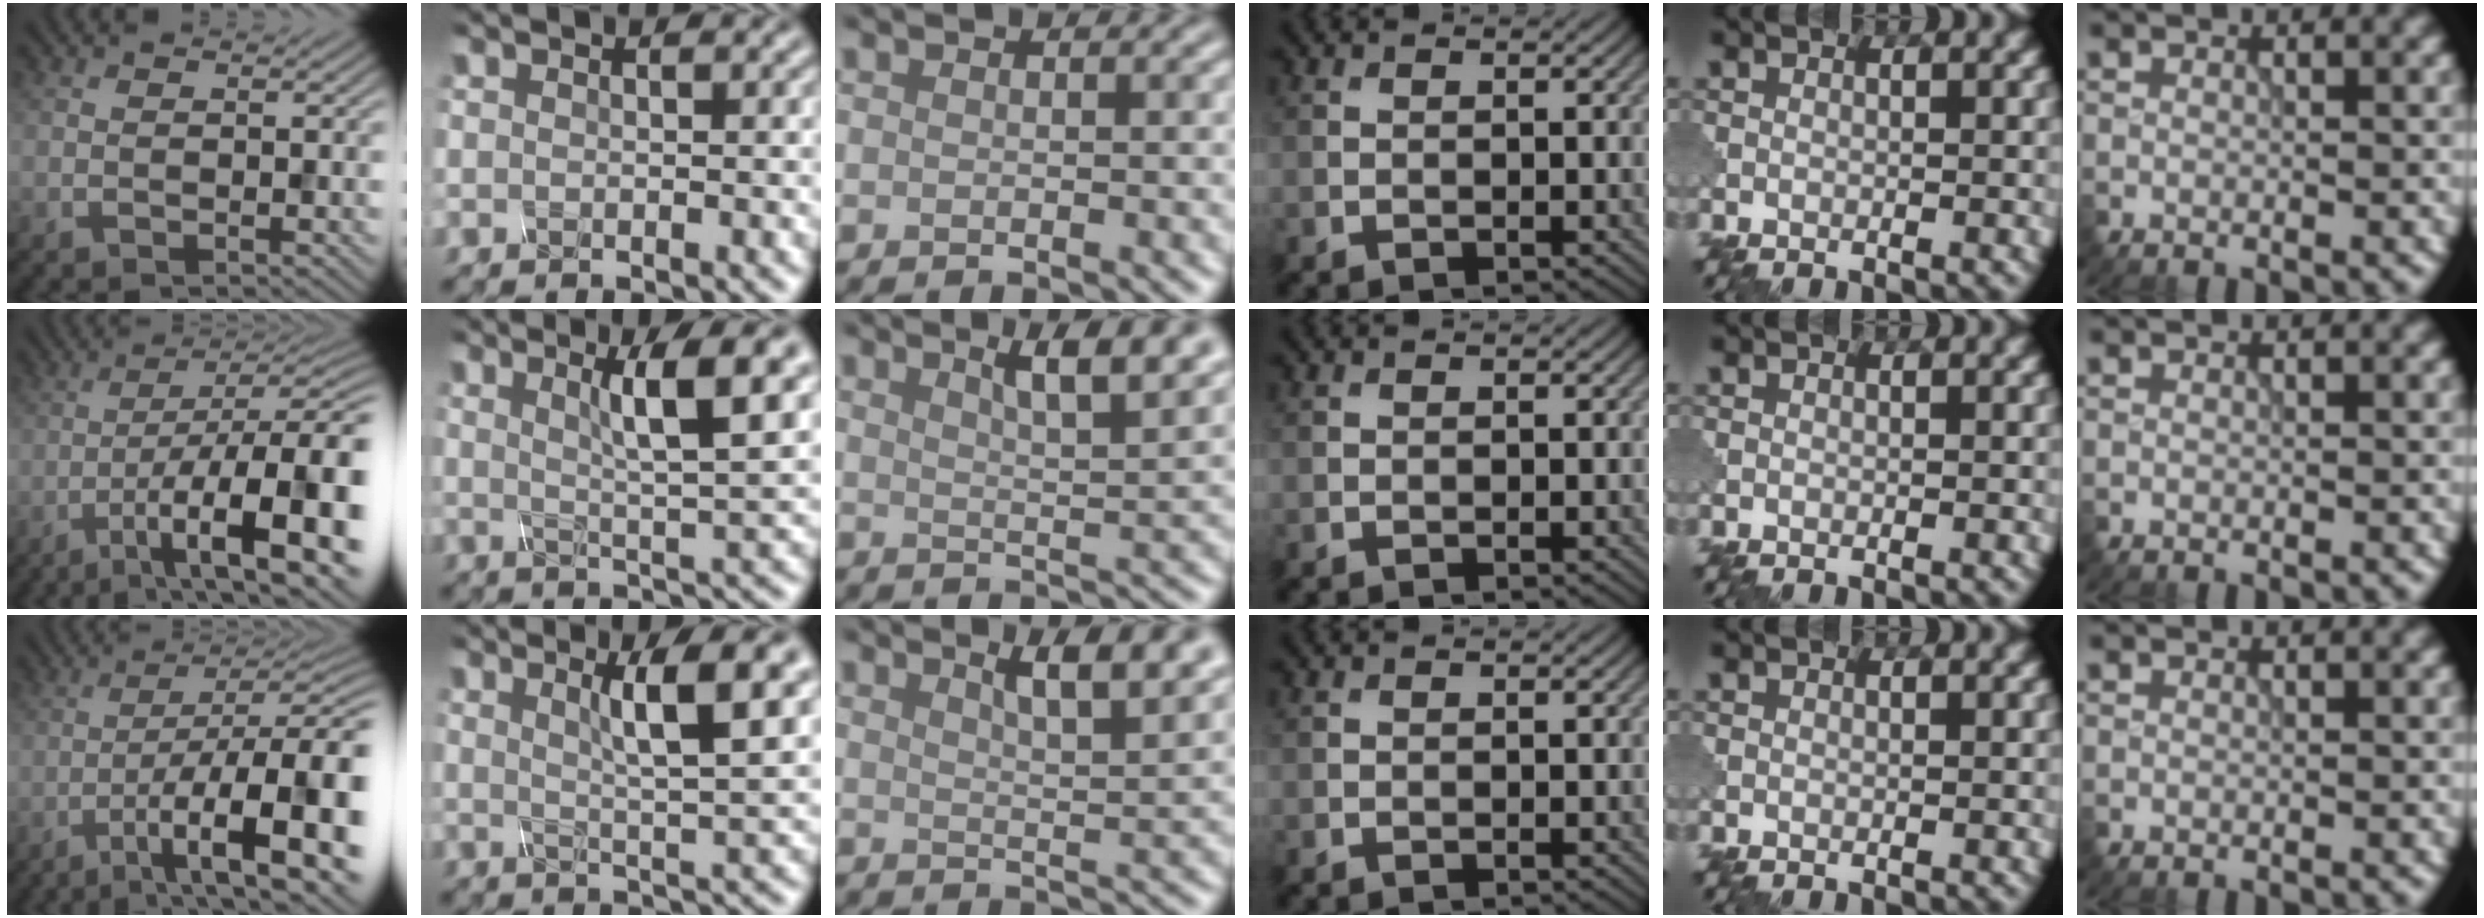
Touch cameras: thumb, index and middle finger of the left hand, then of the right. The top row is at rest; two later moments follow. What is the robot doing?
{"motion": "shake", "object": "plastic piggy bank"}